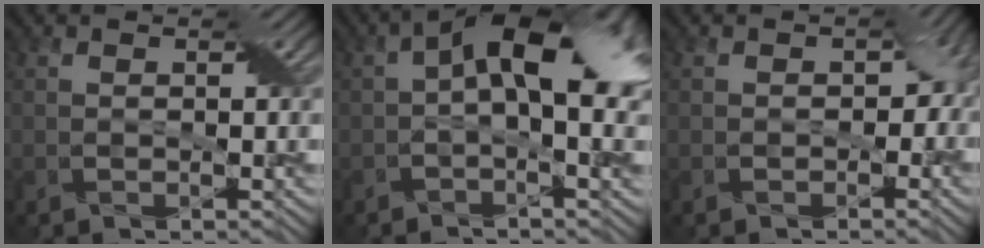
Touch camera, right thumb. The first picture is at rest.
{"total": 10.7, "force": [1.5, 5.0, 9.3], "torque": [-0.152, 0.008, 0.017]}
{"total": 3.6, "force": [-0.6, 2.9, 2.0], "torque": [-0.013, -0.012, -0.009]}